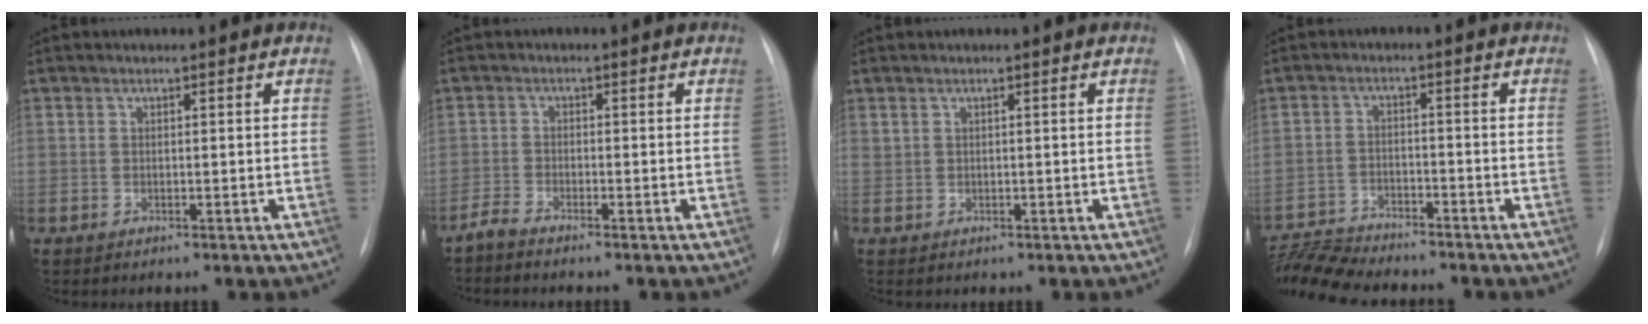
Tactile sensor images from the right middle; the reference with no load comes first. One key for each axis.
{"total": 1.6, "fx": -1.5, "fy": -0.3, "fz": 0.2, "tx": -0.007, "ty": -0.005, "tz": -0.033}
{"total": 0.5, "fx": 0.4, "fy": 0.3, "fz": 0.1, "tx": 0.002, "ty": 0.009, "tz": 0.009}
{"total": 8.9, "fx": -8.7, "fy": 0.4, "fz": 1.6, "tx": -0.035, "ty": 0.000, "tz": -0.156}